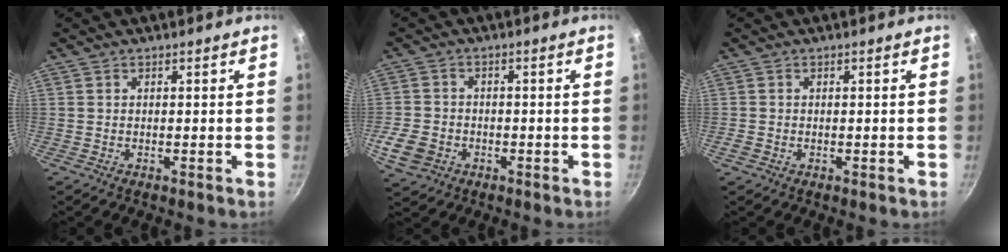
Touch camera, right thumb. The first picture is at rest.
{"total": 6.9, "force": [-2.4, 5.6, 3.2], "torque": [-0.063, 0.017, -0.042]}
{"total": 1.1, "force": [-0.4, 0.9, 0.5], "torque": [-0.009, 0.001, -0.007]}